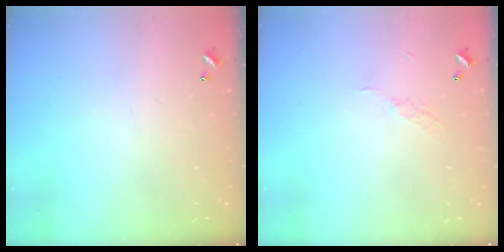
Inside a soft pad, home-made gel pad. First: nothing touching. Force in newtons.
{"total": 5.6, "press": 5.6, "slide": 0.7}